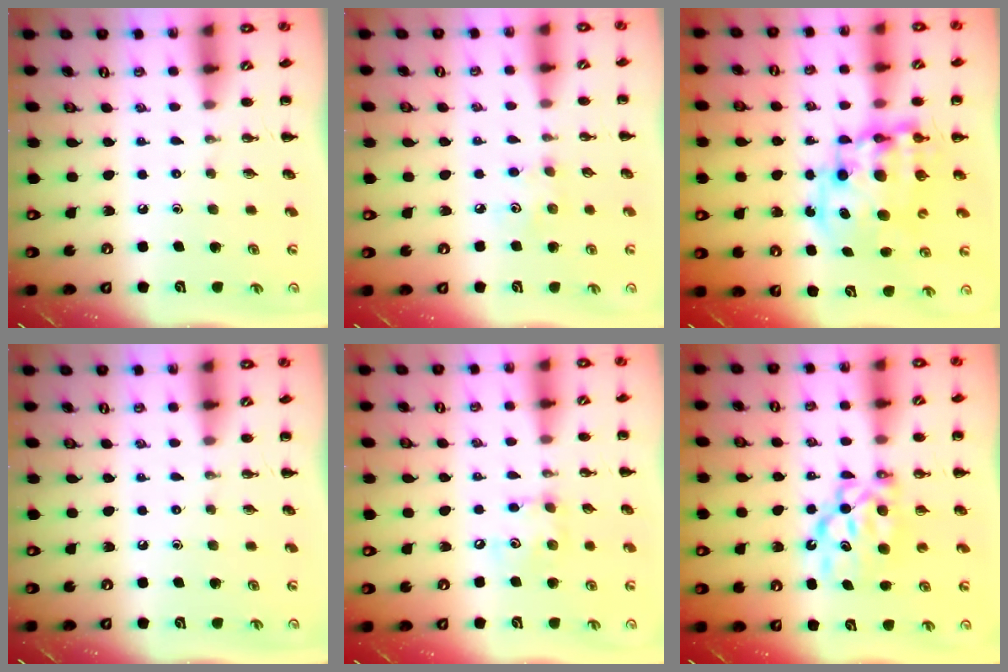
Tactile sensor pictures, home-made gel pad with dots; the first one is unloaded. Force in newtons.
{"total": 3.8, "press": 3.7, "slide": 0.9}
{"total": 13.2, "press": 12.9, "slide": 2.8}
{"total": 0.0}
{"total": 6.0, "press": 5.9, "slide": 1.0}
{"total": 8.0, "press": 7.9, "slide": 1.1}